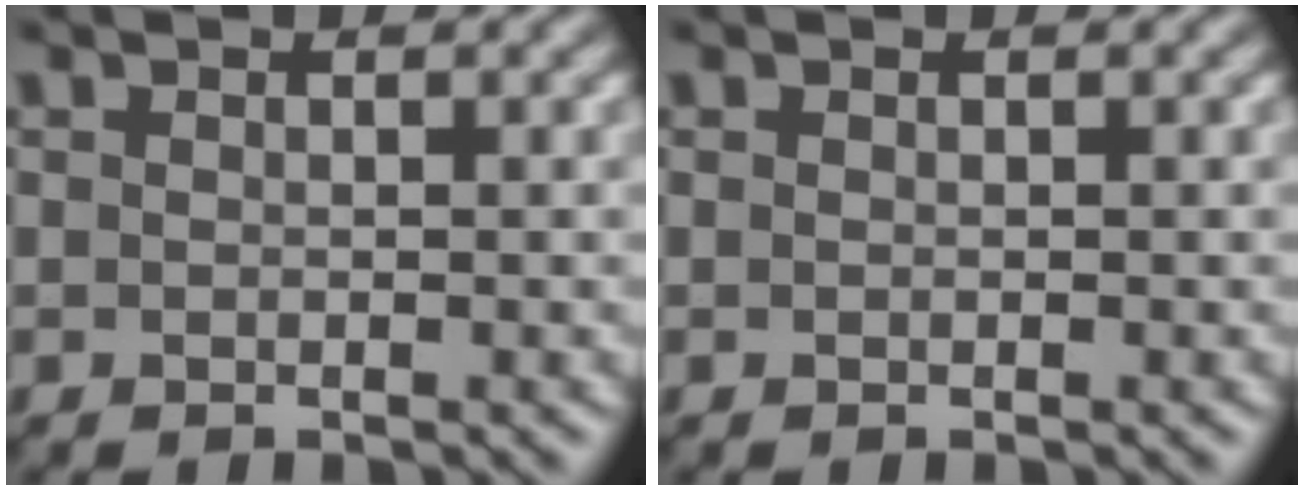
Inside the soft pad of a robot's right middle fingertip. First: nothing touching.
{"total": 0.0}